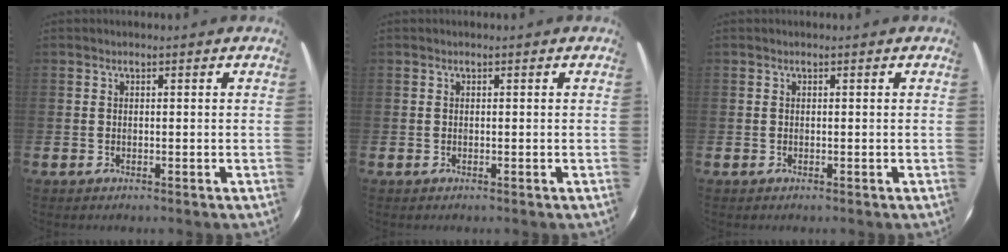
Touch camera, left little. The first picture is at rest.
{"total": 0.0}
{"total": 0.0}